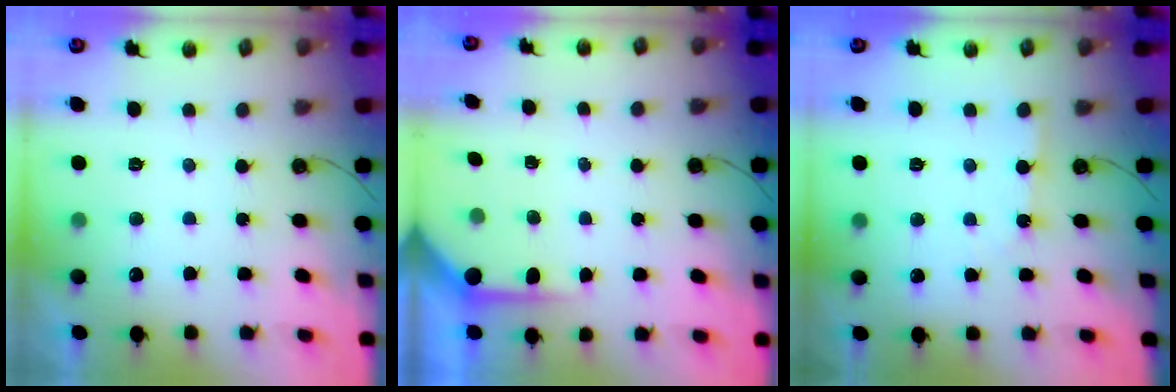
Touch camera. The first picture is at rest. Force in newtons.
{"total": 4.9, "press": 4.9, "slide": 0.3}
{"total": 2.7, "press": 2.7, "slide": 0.4}